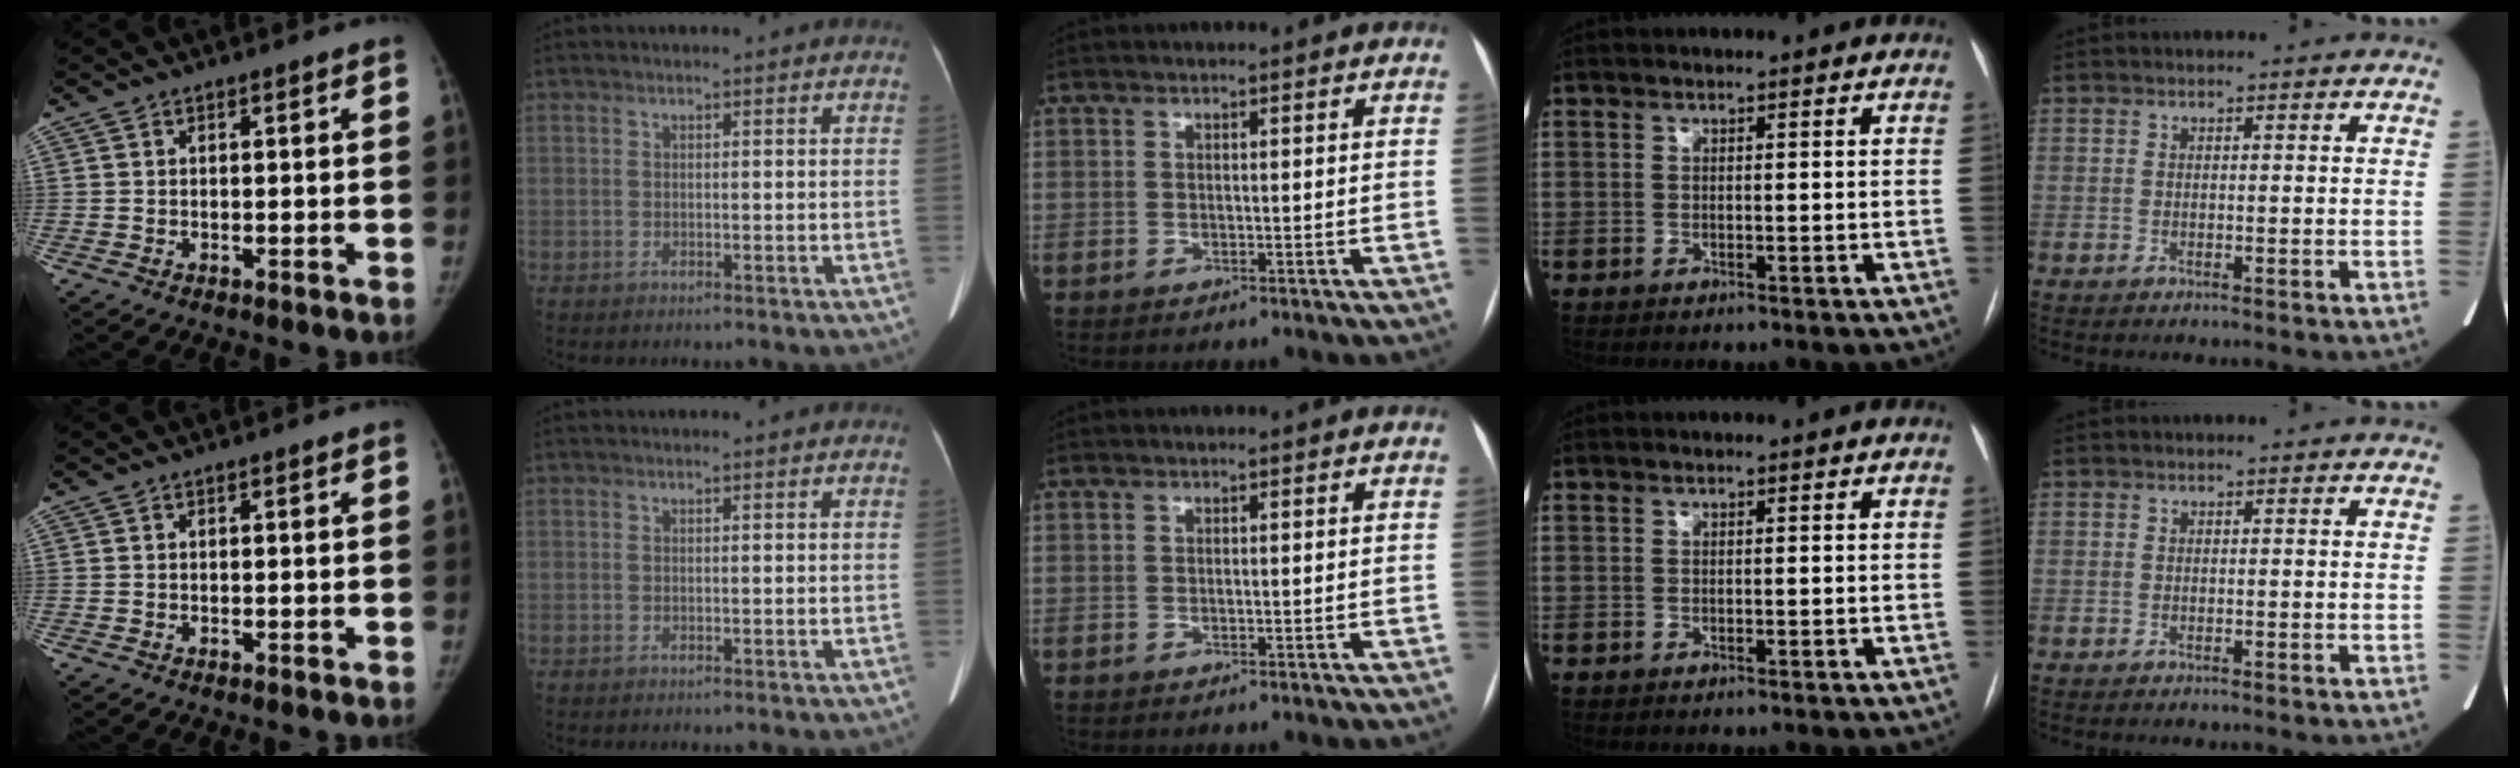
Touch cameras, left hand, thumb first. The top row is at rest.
{}